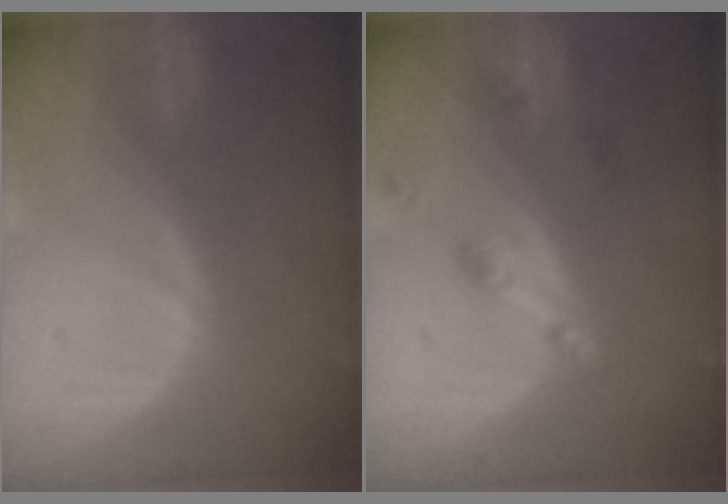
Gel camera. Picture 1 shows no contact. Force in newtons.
{"total": 5.3, "press": 4.7, "slide": 2.4}